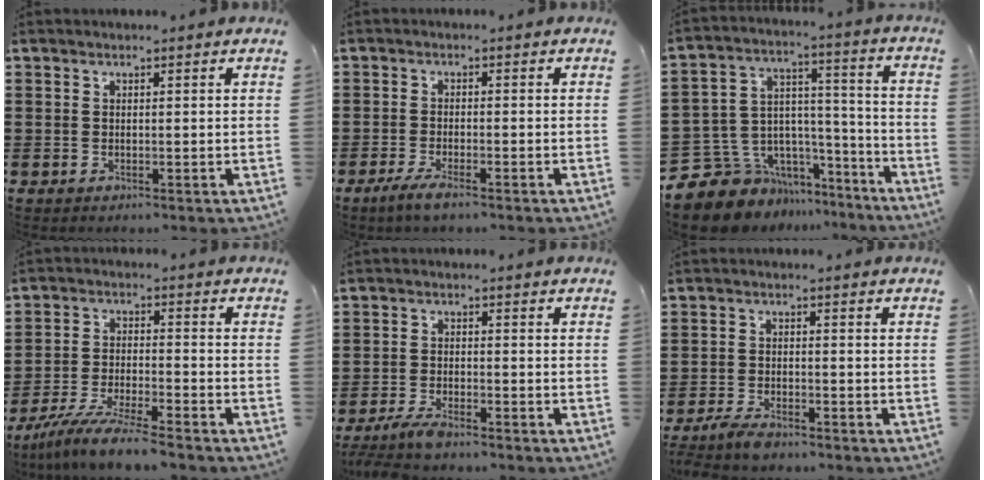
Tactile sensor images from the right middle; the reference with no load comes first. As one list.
[{"total": 2.9, "force": [-2.1, 0.2, 1.9], "torque": [-0.045, -0.004, -0.042]}, {"total": 9.3, "force": [-7.2, 5.8, 1.0], "torque": [-0.048, 0.003, -0.134]}, {"total": 7.6, "force": [-6.9, -0.3, 3.0], "torque": [-0.066, -0.008, -0.134]}, {"total": 3.4, "force": [-3.0, 0.4, 1.5], "torque": [-0.040, -0.002, -0.064]}, {"total": 3.1, "force": [-2.9, 0.5, 1.2], "torque": [-0.036, 0.000, -0.062]}]